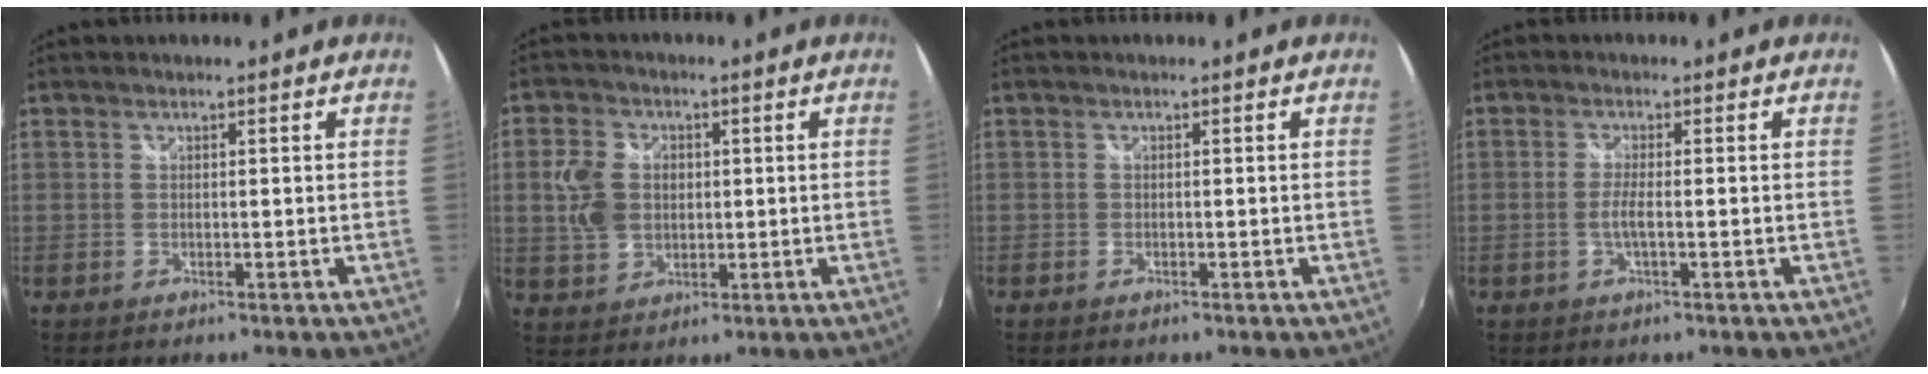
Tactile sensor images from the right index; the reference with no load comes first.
{"total": 7.9, "force": [0.6, 6.3, 4.7], "torque": [-0.100, 0.011, 0.014]}
{"total": 0.7, "force": [-0.5, 0.4, 0.2], "torque": [-0.006, -0.002, -0.012]}
{"total": 2.4, "force": [-0.7, 0.0, 2.3], "torque": [-0.047, -0.003, -0.015]}